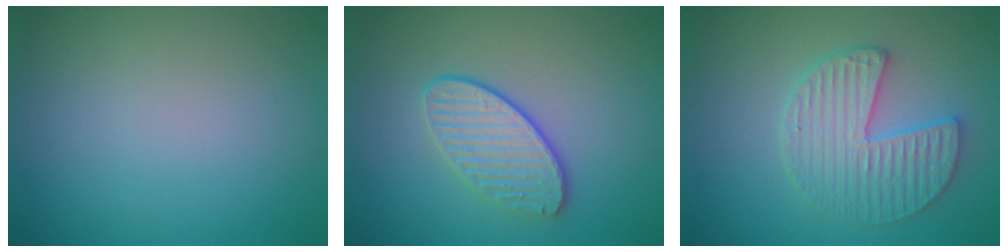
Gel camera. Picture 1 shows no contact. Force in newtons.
{"total": 3.0, "press": 2.8, "slide": 1.2}
{"total": 4.0, "press": 3.8, "slide": 1.3}